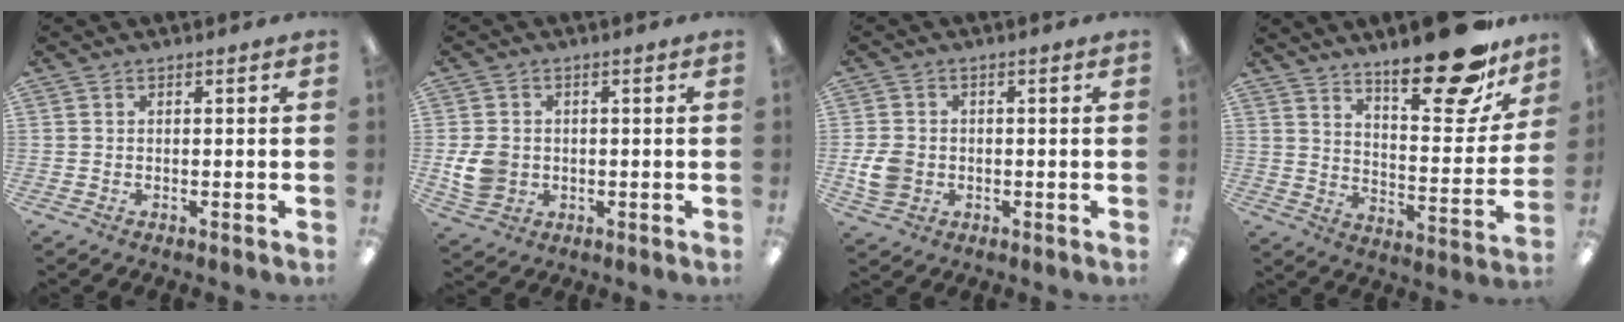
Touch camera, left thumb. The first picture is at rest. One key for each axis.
{"total": 7.1, "fx": -0.4, "fy": 6.0, "fz": 3.6, "tx": -0.070, "ty": 0.007, "tz": -0.004}
{"total": 6.3, "fx": -0.9, "fy": 5.2, "fz": 3.4, "tx": -0.070, "ty": 0.006, "tz": -0.016}
{"total": 21.4, "fx": 16.1, "fy": 6.7, "fz": 12.4, "tx": -0.177, "ty": -0.108, "tz": 0.263}